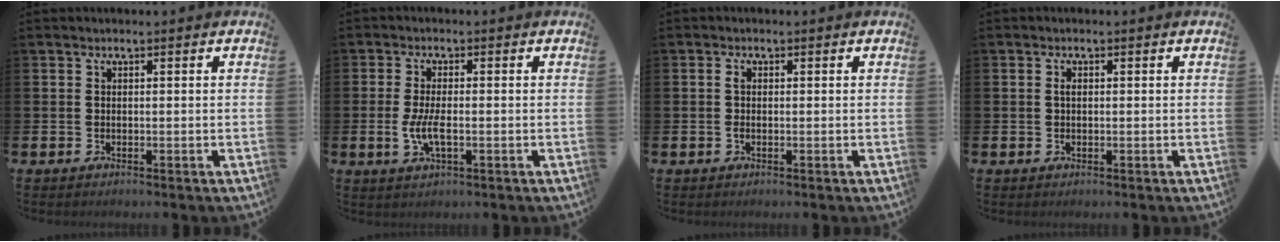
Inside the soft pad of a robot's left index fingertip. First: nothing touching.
{"total": 4.0, "force": [-0.7, 1.5, 3.7], "torque": [-0.070, 0.000, -0.014]}
{"total": 1.2, "force": [0.0, 0.6, 1.1], "torque": [-0.016, 0.001, -0.002]}
{"total": 0.9, "force": [0.1, 0.5, 0.7], "torque": [-0.010, 0.001, 0.001]}